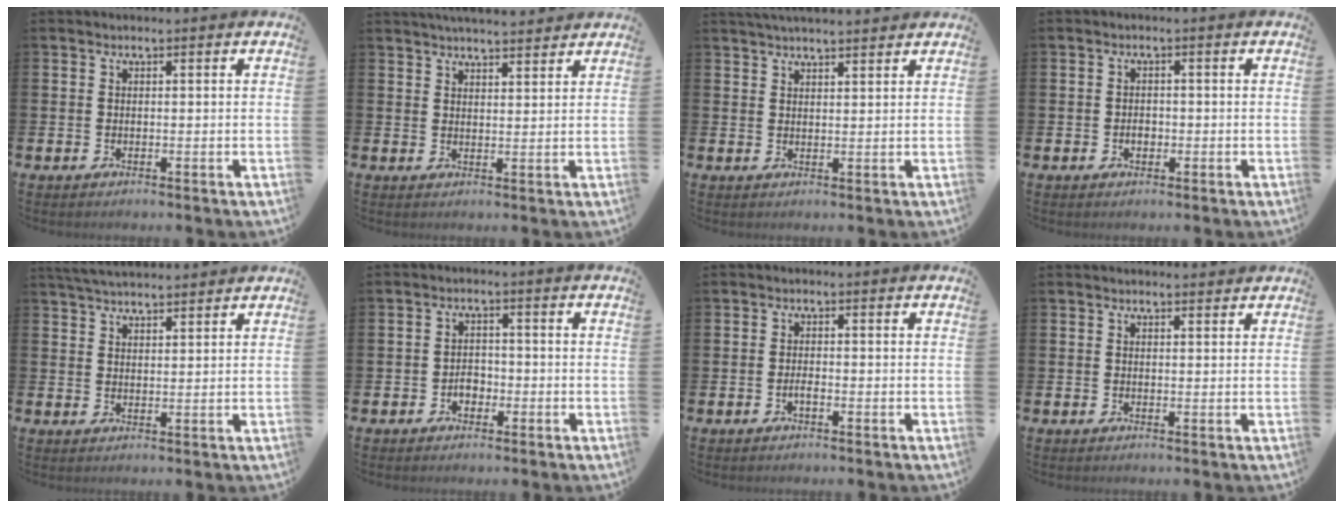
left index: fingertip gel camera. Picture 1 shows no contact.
{"total": 4.0, "force": [4.0, 0.1, 0.4], "torque": [-0.013, -0.018, 0.072]}
{"total": 3.1, "force": [3.1, 0.1, 0.6], "torque": [-0.015, -0.009, 0.056]}
{"total": 1.6, "force": [-0.4, 1.2, 1.0], "torque": [-0.008, 0.000, -0.013]}
{"total": 4.2, "force": [4.1, 0.5, 0.8], "torque": [-0.021, -0.014, 0.076]}
{"total": 2.2, "force": [-0.9, 1.6, 1.1], "torque": [-0.010, 0.000, -0.024]}
{"total": 1.0, "force": [-0.6, 0.2, 0.8], "torque": [-0.023, 0.000, -0.009]}
{"total": 0.9, "force": [0.9, 0.2, 0.1], "torque": [0.008, -0.002, 0.015]}